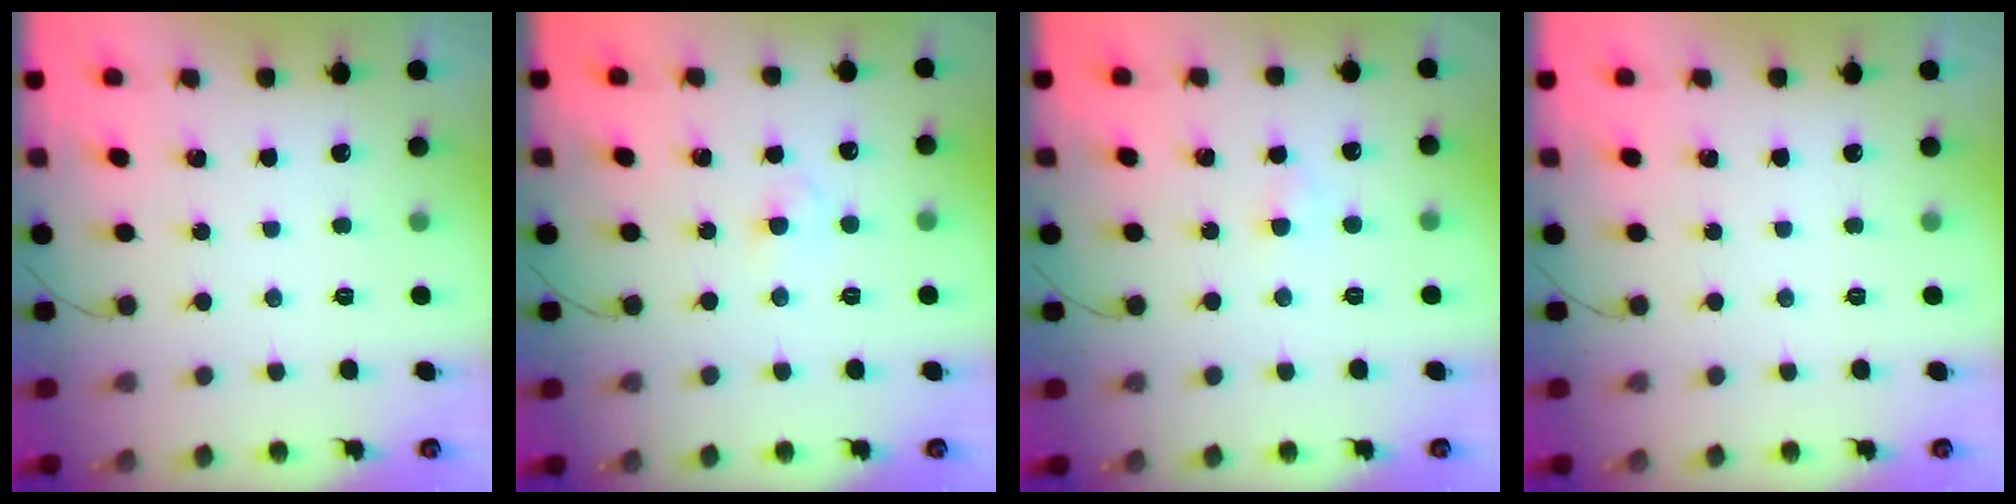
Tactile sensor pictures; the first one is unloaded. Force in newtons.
{"total": 2.5, "press": 2.3, "slide": 1.0}
{"total": 1.8, "press": 1.6, "slide": 0.8}
{"total": 0.0}